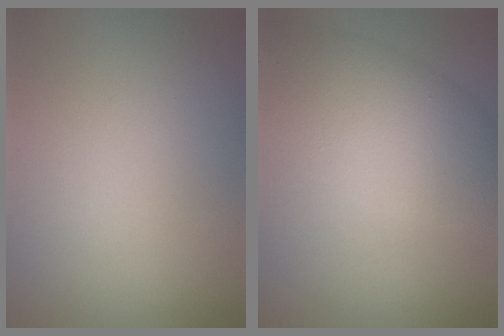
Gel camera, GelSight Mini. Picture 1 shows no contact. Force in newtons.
{"total": 7.0, "press": 7.0, "slide": 0.3}